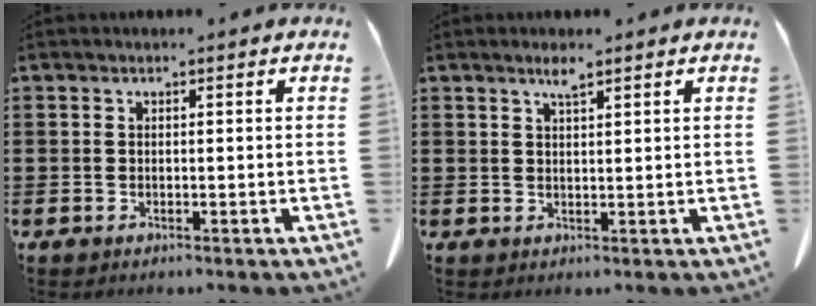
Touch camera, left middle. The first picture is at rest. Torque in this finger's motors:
{"motor_torque": [0.00, 0.00, 0.02, 0.01]}